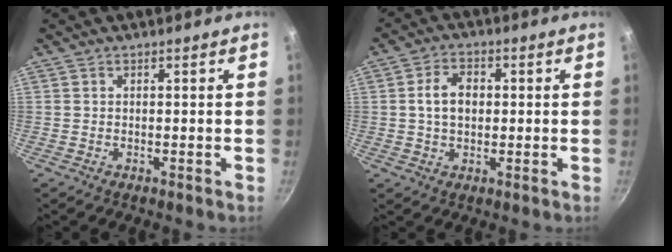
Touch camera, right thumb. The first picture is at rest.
{"total": 6.5, "force": [0.6, 4.5, 4.6], "torque": [-0.066, 0.011, 0.007]}